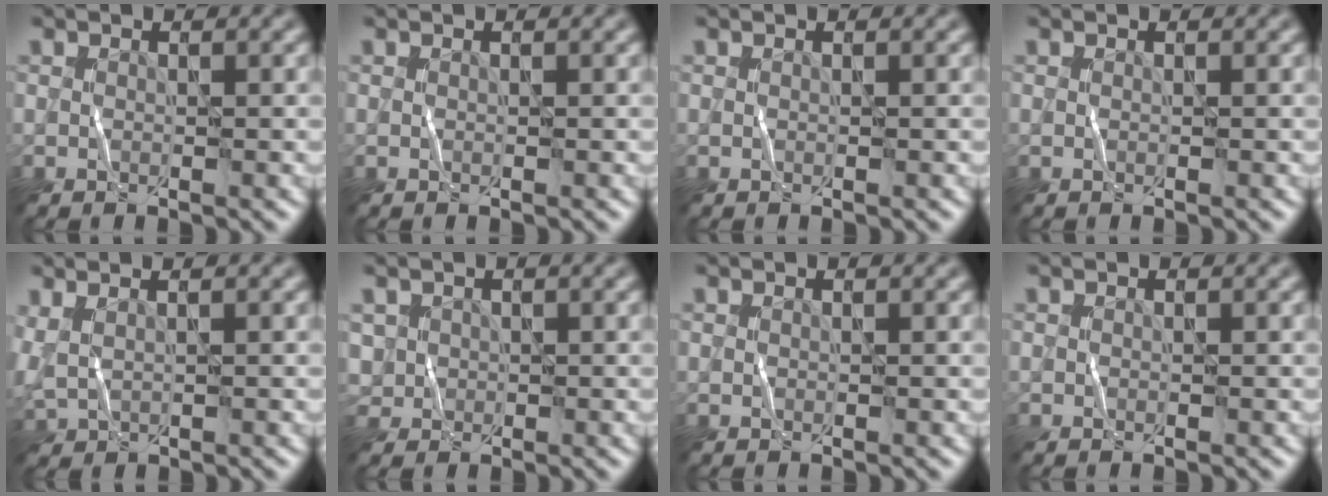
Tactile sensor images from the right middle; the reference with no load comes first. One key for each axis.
{"total": 0.0}
{"total": 0.0}
{"total": 0.0}
{"total": 1.8, "fx": 1.0, "fy": 0.8, "fz": 1.3, "tx": -0.042, "ty": 0.005, "tz": 0.027}
{"total": 1.7, "fx": 0.2, "fy": 1.7, "fz": 0.3, "tx": -0.009, "ty": -0.003, "tz": 0.004}
{"total": 0.0}
{"total": 0.0}